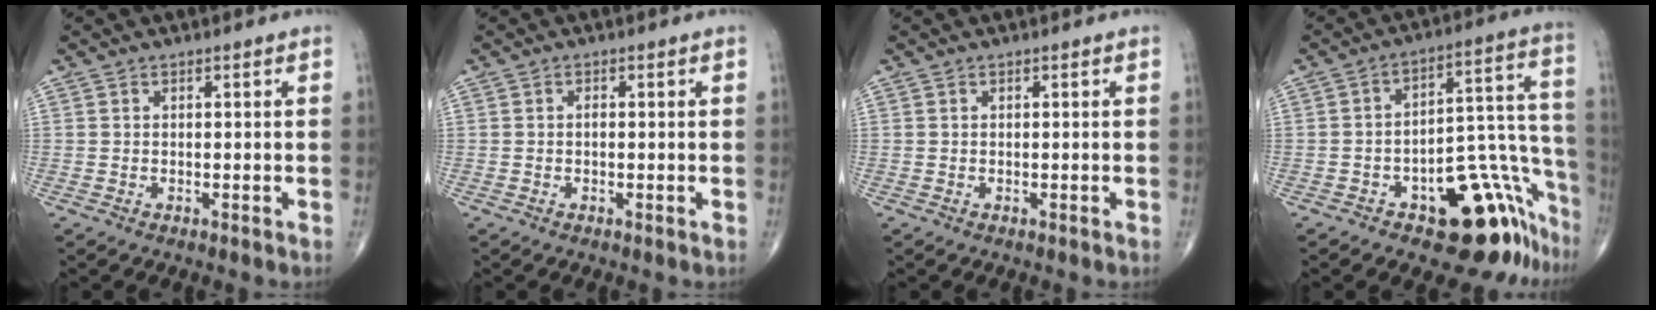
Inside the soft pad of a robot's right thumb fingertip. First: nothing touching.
{"total": 0.7, "force": [-0.1, 0.3, 0.6], "torque": [-0.011, 0.000, -0.003]}
{"total": 0.0}
{"total": 19.3, "force": [-11.7, 8.4, 12.8], "torque": [-0.059, 0.124, -0.159]}